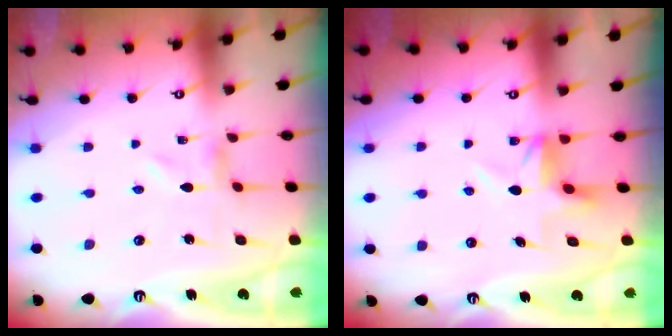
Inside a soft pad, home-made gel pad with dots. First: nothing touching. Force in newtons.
{"total": 4.6, "press": 4.6, "slide": 0.1}